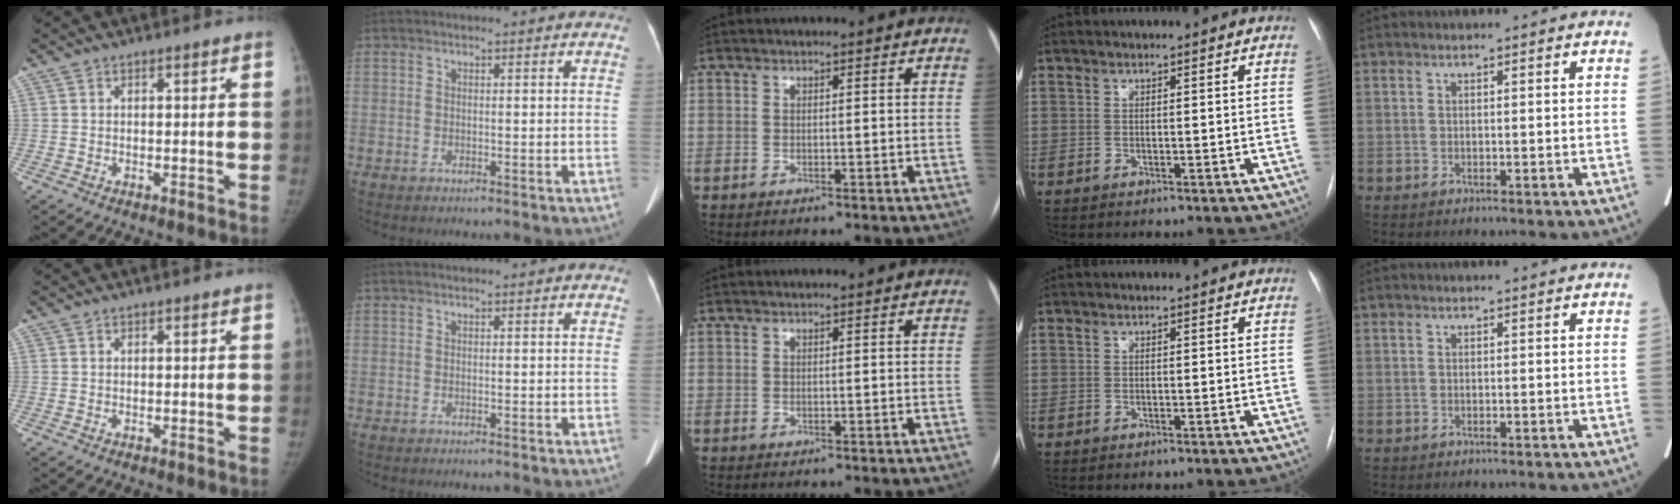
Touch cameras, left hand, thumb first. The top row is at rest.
{}